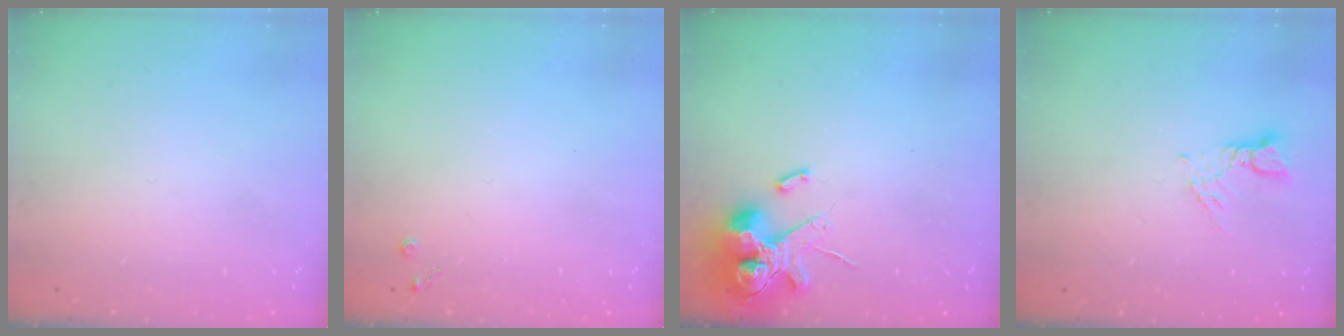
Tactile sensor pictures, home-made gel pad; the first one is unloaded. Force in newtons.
{"total": 2.1, "press": 2.1, "slide": 0.4}
{"total": 11.7, "press": 11.6, "slide": 1.8}
{"total": 2.6, "press": 2.6, "slide": 0.3}